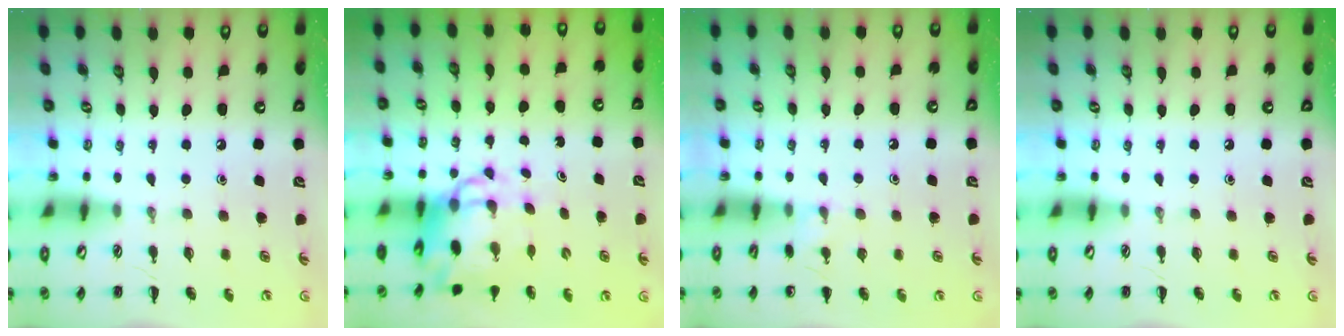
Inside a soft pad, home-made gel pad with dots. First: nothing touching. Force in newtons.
{"total": 8.5, "press": 8.2, "slide": 2.2}
{"total": 5.6, "press": 5.3, "slide": 1.7}
{"total": 0.0}